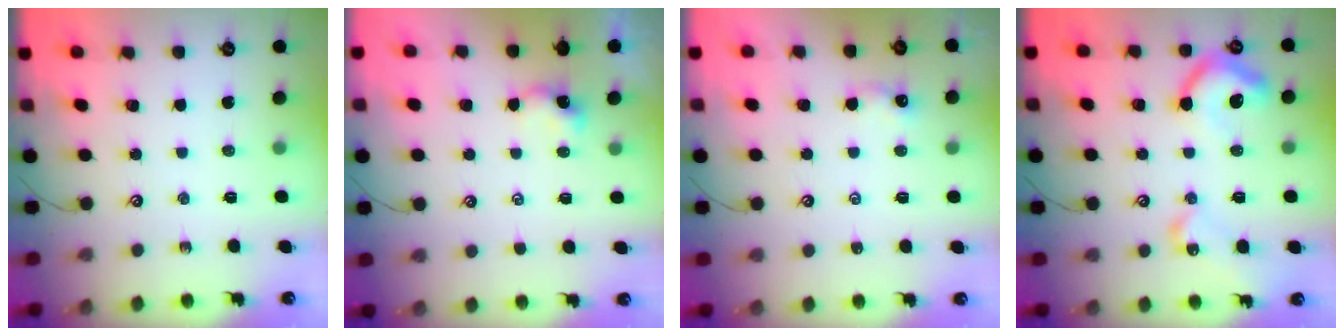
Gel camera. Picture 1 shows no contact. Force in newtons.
{"total": 3.0, "press": 3.0, "slide": 0.1}
{"total": 1.9, "press": 1.8, "slide": 0.5}
{"total": 14.6, "press": 14.5, "slide": 1.5}